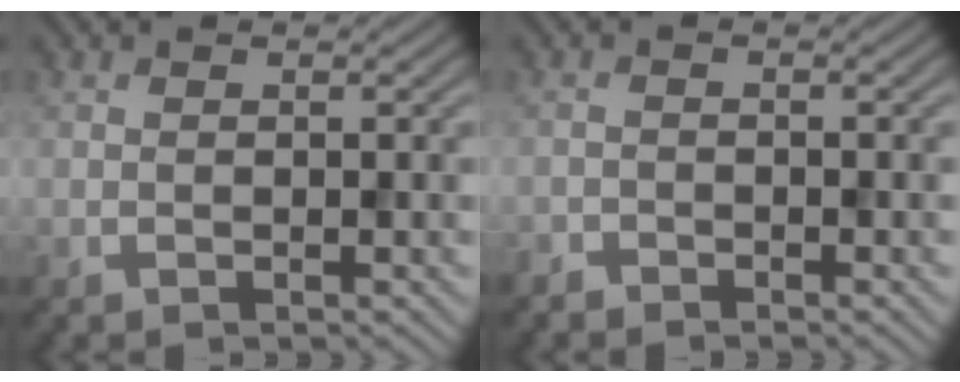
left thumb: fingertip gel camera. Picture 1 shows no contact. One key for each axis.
{"total": 1.4, "fx": -1.3, "fy": 0.4, "fz": 0.1, "tx": -0.002, "ty": -0.004, "tz": -0.030}